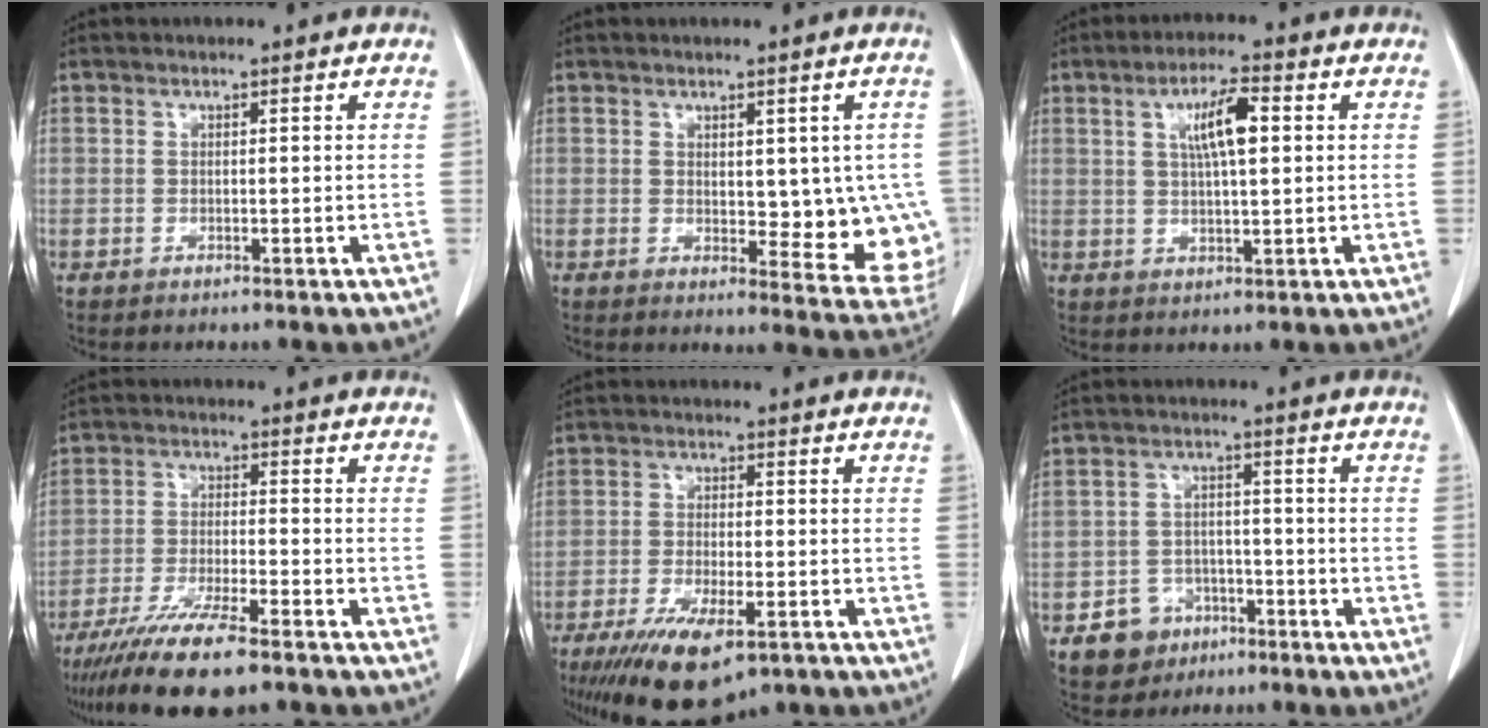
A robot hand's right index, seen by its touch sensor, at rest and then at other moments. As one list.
[{"total": 11.0, "force": [-0.1, 5.1, 9.8], "torque": [-0.102, -0.015, 0.008]}, {"total": 6.6, "force": [1.8, 1.2, 6.2], "torque": [-0.111, 0.008, 0.032]}, {"total": 12.3, "force": [-9.4, 1.3, 7.9], "torque": [-0.139, -0.030, -0.158]}, {"total": 11.9, "force": [-7.4, 3.9, 8.4], "torque": [-0.147, -0.020, -0.117]}, {"total": 6.2, "force": [-3.3, 5.0, 1.3], "torque": [-0.021, 0.011, -0.045]}]